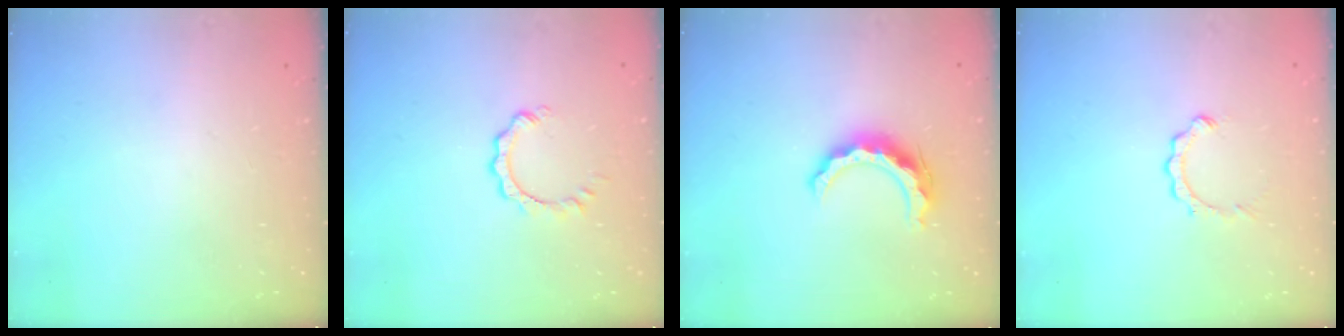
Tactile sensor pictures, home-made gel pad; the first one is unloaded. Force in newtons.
{"total": 2.9, "press": 2.8, "slide": 0.3}
{"total": 10.4, "press": 10.4, "slide": 0.6}
{"total": 2.9, "press": 2.9, "slide": 0.4}